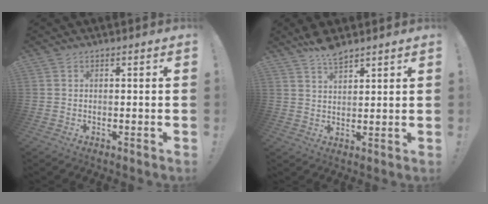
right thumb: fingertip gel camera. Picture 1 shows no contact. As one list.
[{"total": 6.1, "force": [5.1, 1.8, 2.7], "torque": [-0.043, -0.032, 0.091]}]